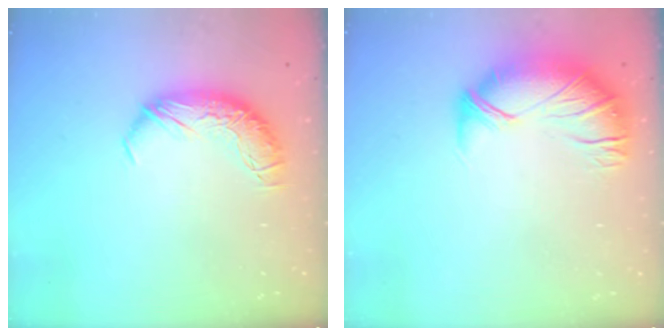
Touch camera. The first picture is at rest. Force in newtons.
{"total": 3.1, "press": 2.0, "slide": 2.3}